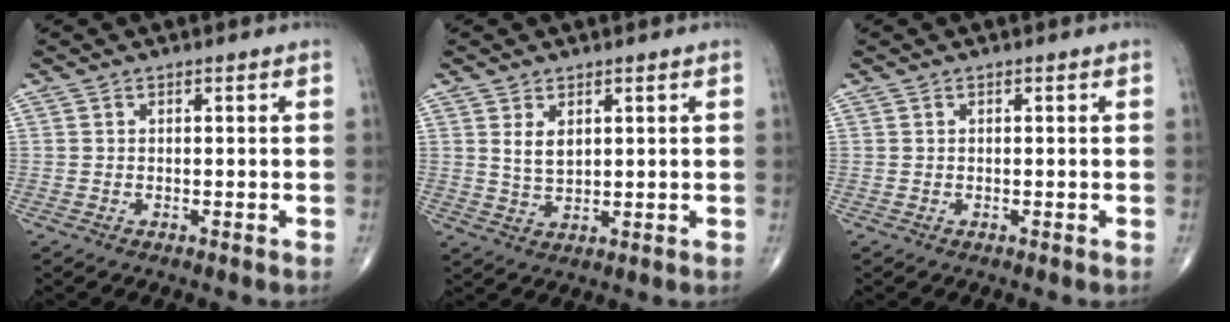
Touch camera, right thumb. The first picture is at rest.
{"total": 3.6, "force": [1.4, 2.0, 2.6], "torque": [-0.042, -0.014, 0.033]}
{"total": 0.0}